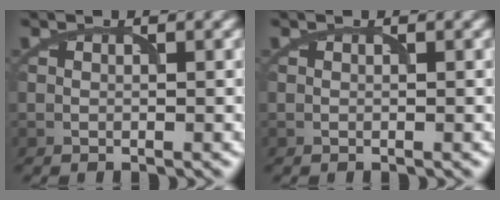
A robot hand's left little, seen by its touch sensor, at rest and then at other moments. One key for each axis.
{"total": 0.0}